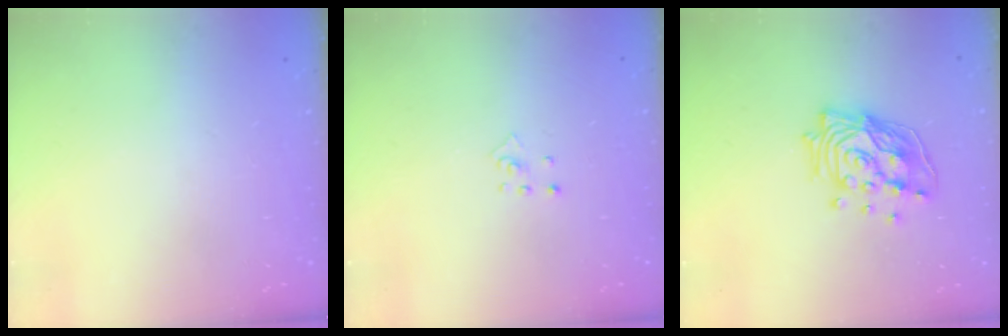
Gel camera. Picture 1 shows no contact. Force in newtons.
{"total": 2.9, "press": 2.9, "slide": 0.3}
{"total": 17.0, "press": 16.1, "slide": 5.5}